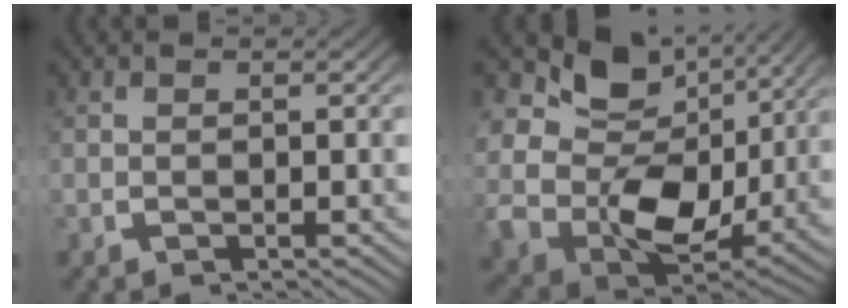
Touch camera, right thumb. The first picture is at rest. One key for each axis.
{"total": 13.5, "fx": 1.5, "fy": 9.0, "fz": 10.0, "tx": -0.219, "ty": -0.049, "tz": 0.044}